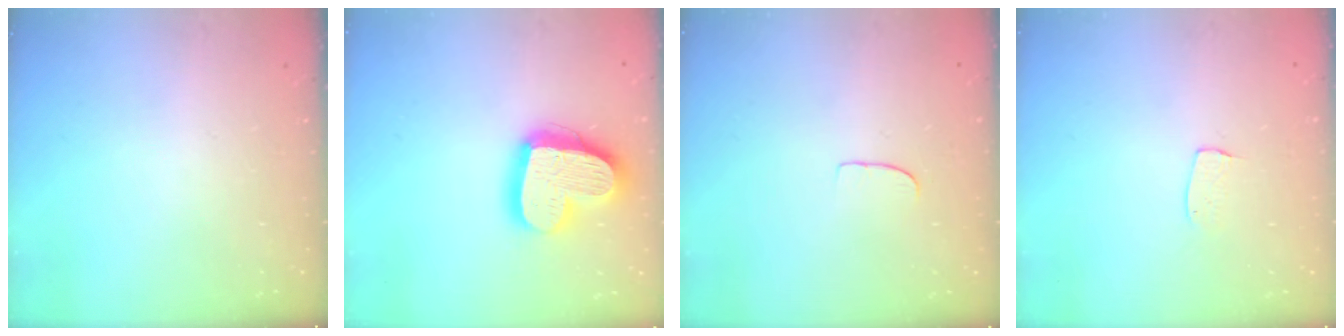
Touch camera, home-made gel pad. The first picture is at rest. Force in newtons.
{"total": 20.5, "press": 20.4, "slide": 1.8}
{"total": 5.0, "press": 4.9, "slide": 0.5}
{"total": 5.3, "press": 5.3, "slide": 0.3}